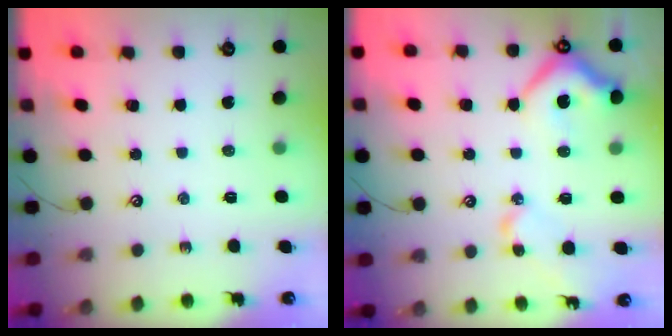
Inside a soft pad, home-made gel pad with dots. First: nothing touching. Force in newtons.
{"total": 13.1, "press": 13.0, "slide": 1.8}